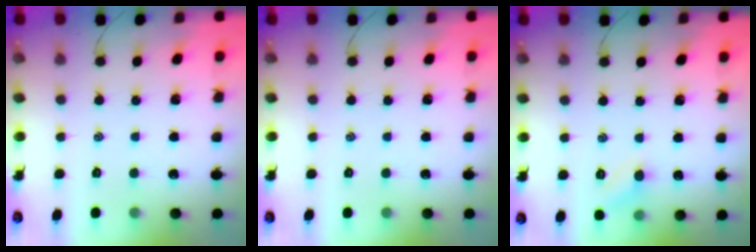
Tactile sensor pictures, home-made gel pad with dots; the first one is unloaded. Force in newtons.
{"total": 0.0}
{"total": 5.6, "press": 5.4, "slide": 1.6}